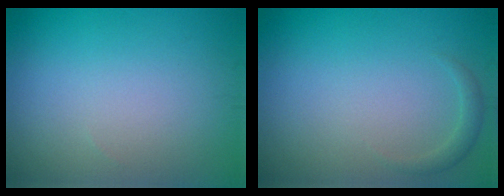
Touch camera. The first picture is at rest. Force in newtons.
{"total": 1.1, "press": 1.1, "slide": 0.2}